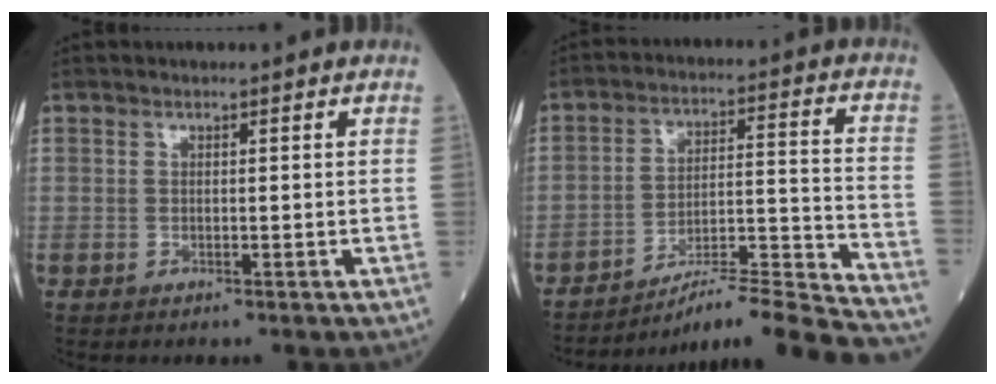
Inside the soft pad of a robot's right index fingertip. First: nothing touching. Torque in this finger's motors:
{"motor_torque": [-0.33, -0.43, 0.25, 0.02]}